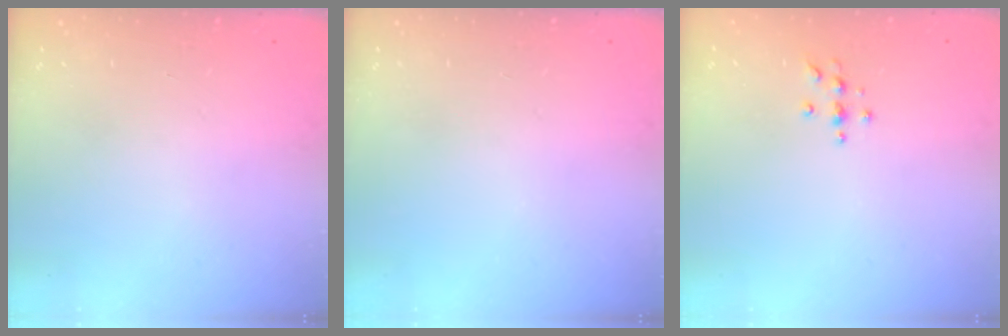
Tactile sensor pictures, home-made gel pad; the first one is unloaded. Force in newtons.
{"total": 0.0}
{"total": 3.8, "press": 3.7, "slide": 0.5}